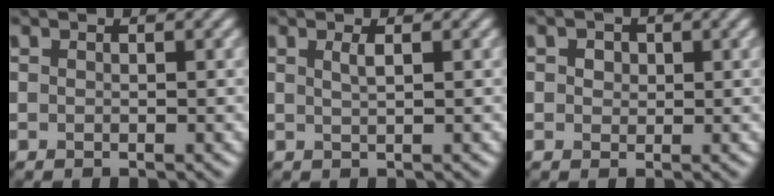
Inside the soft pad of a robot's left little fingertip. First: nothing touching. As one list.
[{"total": 1.2, "force": [0.5, 0.4, 1.1], "torque": [-0.016, 0.002, 0.007]}, {"total": 1.7, "force": [0.7, 1.4, 0.9], "torque": [-0.010, 0.010, -0.002]}]